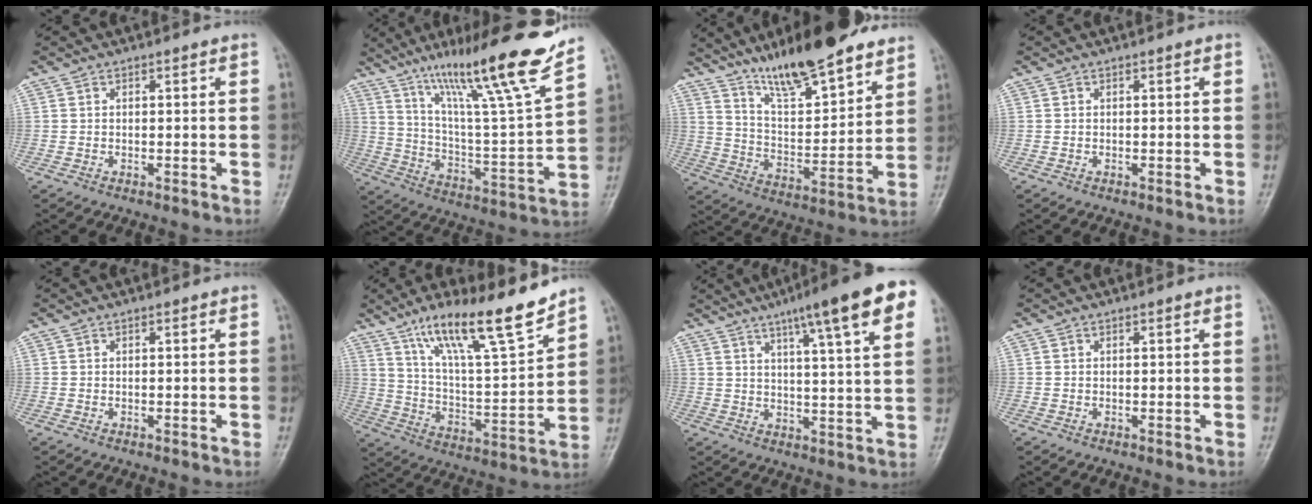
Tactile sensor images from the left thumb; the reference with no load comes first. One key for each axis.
{"total": 21.9, "fx": 15.6, "fy": 0.8, "fz": 15.3, "tx": -0.217, "ty": -0.074, "tz": 0.264}
{"total": 19.1, "fx": 14.6, "fy": 4.9, "fz": 11.4, "tx": -0.147, "ty": -0.075, "tz": 0.245}
{"total": 0.0}
{"total": 0.0}
{"total": 17.7, "fx": 12.8, "fy": 2.9, "fz": 11.9, "tx": -0.178, "ty": -0.071, "tz": 0.226}
{"total": 17.9, "fx": 9.9, "fy": 2.4, "fz": 14.7, "tx": -0.197, "ty": -0.014, "tz": 0.132}
{"total": 0.0}